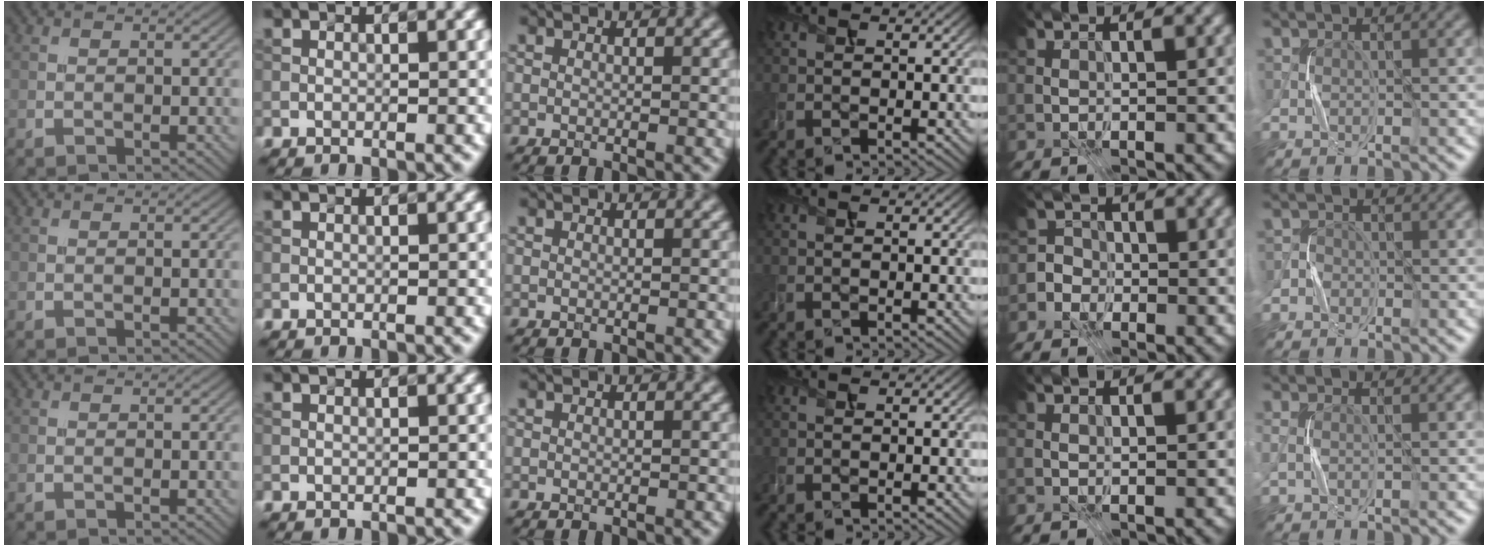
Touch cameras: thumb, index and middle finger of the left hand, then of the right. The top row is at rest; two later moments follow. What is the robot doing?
{"motion": "press", "object": "stapler"}